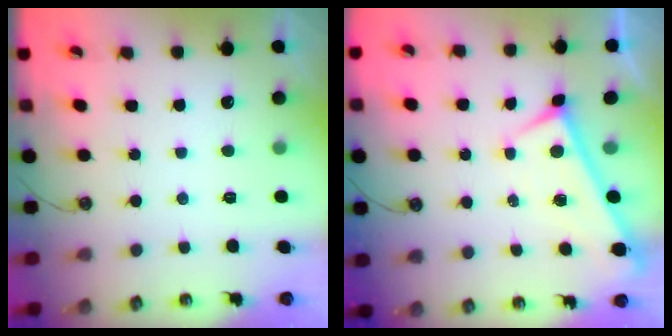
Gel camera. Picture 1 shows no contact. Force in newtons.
{"total": 0.0}